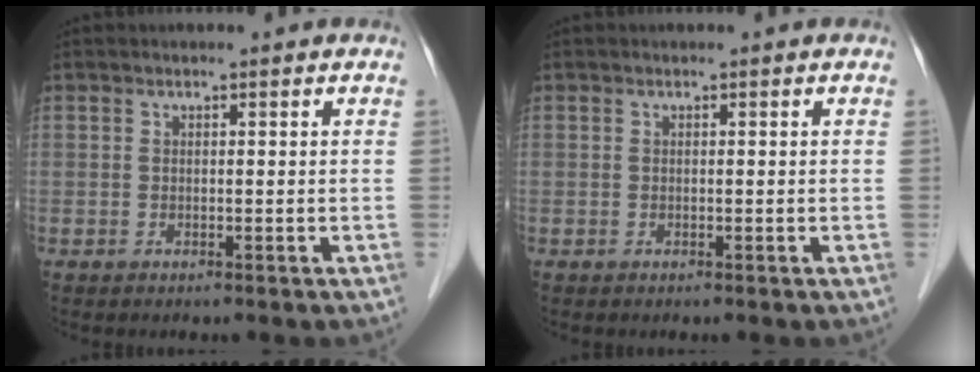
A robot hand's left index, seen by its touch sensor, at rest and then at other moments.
{"total": 0.0}